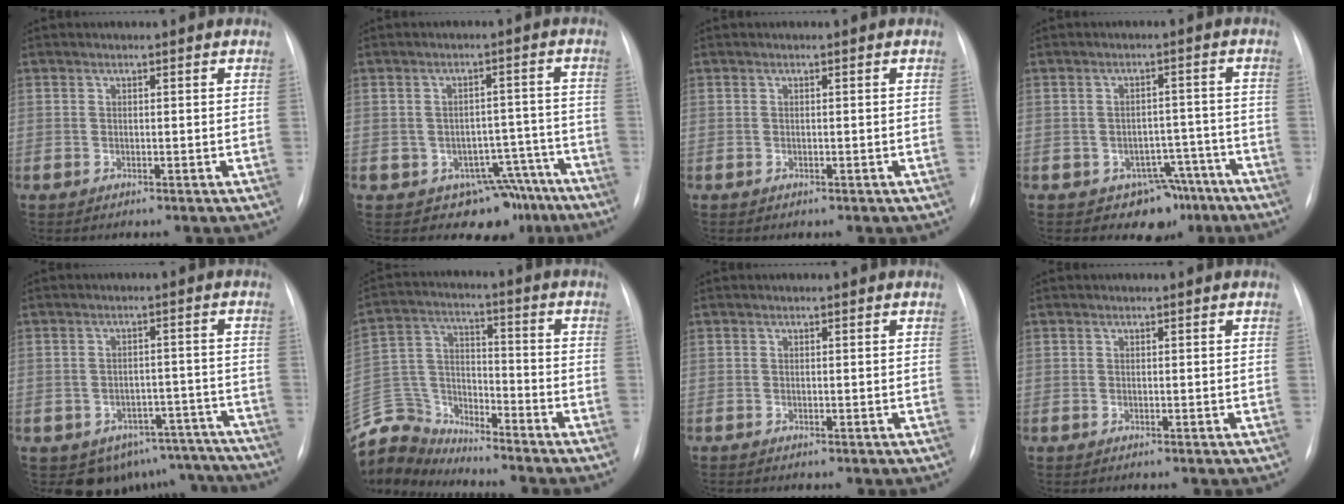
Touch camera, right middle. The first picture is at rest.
{"total": 9.2, "force": [-6.2, 6.5, 1.7], "torque": [0.009, 0.046, -0.075]}
{"total": 0.0}
{"total": 7.0, "force": [-4.6, 4.9, 1.6], "torque": [0.002, 0.026, -0.055]}
{"total": 12.8, "force": [-10.8, 6.8, 1.5], "torque": [0.006, 0.038, -0.120]}
{"total": 11.7, "force": [-11.5, 2.1, -0.1], "torque": [-0.007, 0.035, -0.228]}
{"total": 0.0}
{"total": 0.0}